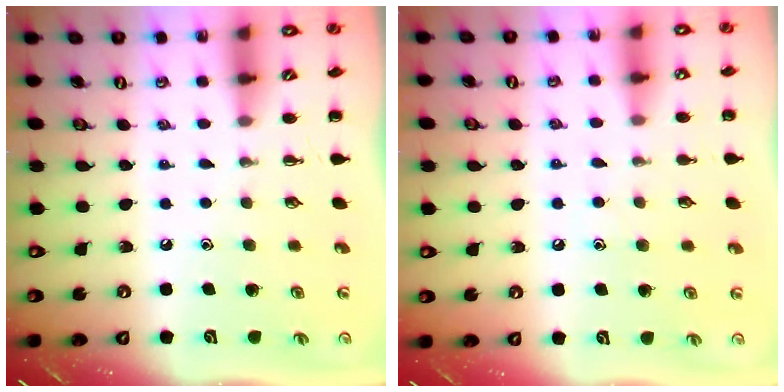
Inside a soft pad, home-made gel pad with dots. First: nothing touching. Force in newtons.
{"total": 6.9, "press": 6.7, "slide": 1.8}